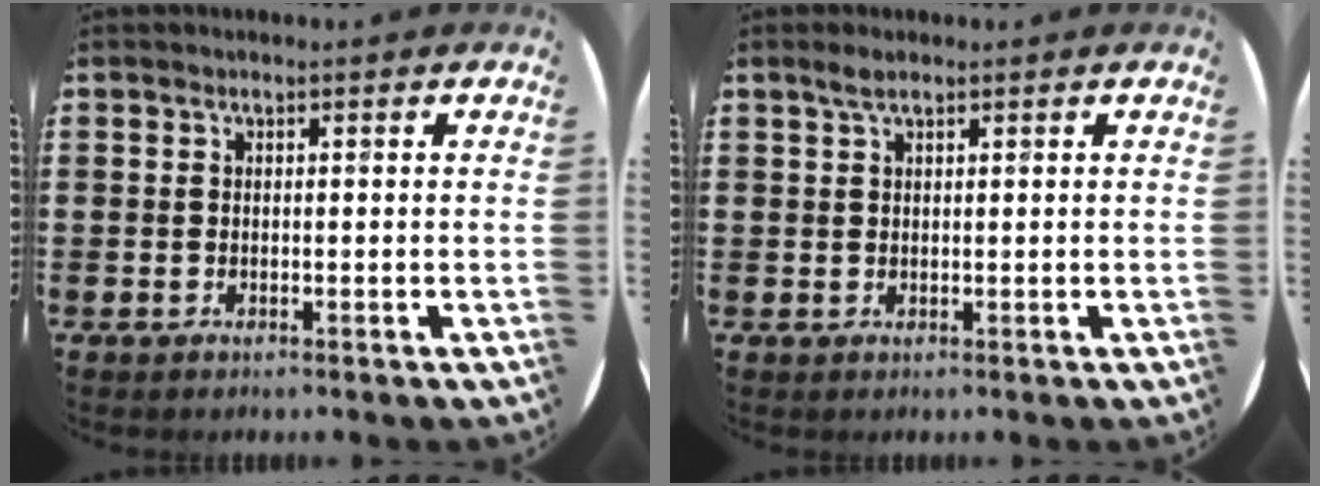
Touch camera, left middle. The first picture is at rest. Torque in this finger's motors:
{"motor_torque": [0.52, -0.45, 0.02, 0.00]}